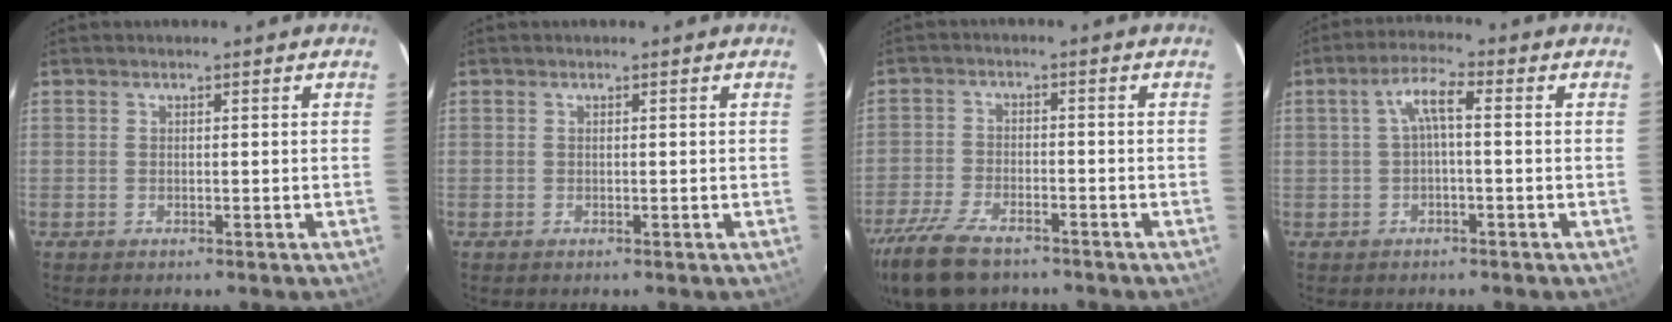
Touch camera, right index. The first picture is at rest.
{"total": 0.0}
{"total": 13.0, "force": [-9.6, 5.4, 6.8], "torque": [-0.175, -0.030, -0.180]}
{"total": 4.4, "force": [-0.1, 1.0, 4.2], "torque": [-0.084, 0.013, 0.002]}